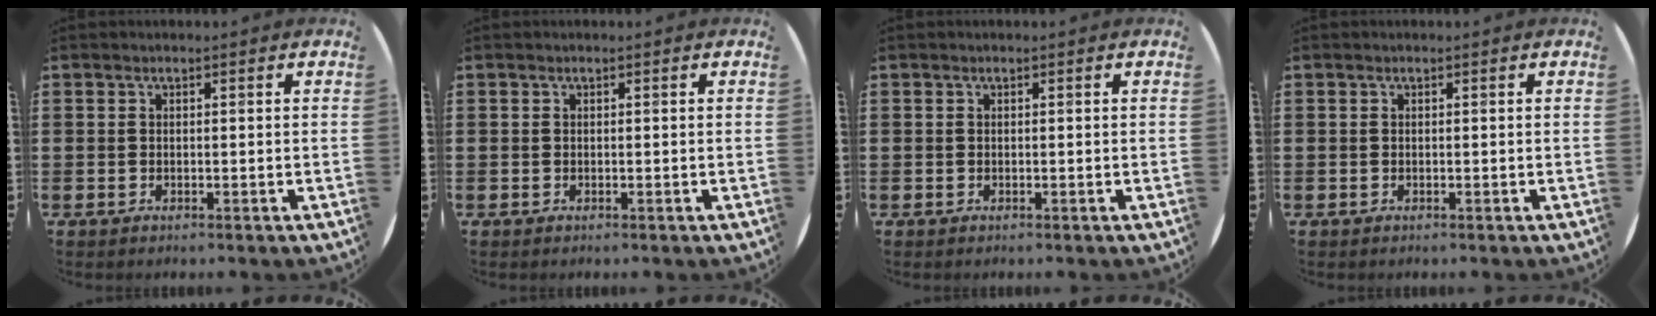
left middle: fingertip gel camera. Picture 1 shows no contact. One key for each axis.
{"total": 0.0}
{"total": 0.0}
{"total": 0.0}